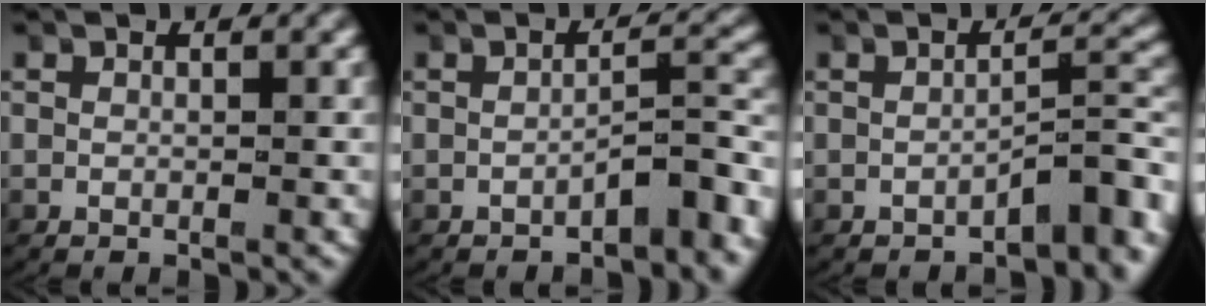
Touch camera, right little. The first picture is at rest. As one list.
[{"total": 3.6, "force": [-2.5, 0.8, 2.5], "torque": [-0.022, 0.007, -0.036]}, {"total": 3.7, "force": [-2.1, 0.9, 2.9], "torque": [-0.028, 0.006, -0.030]}]